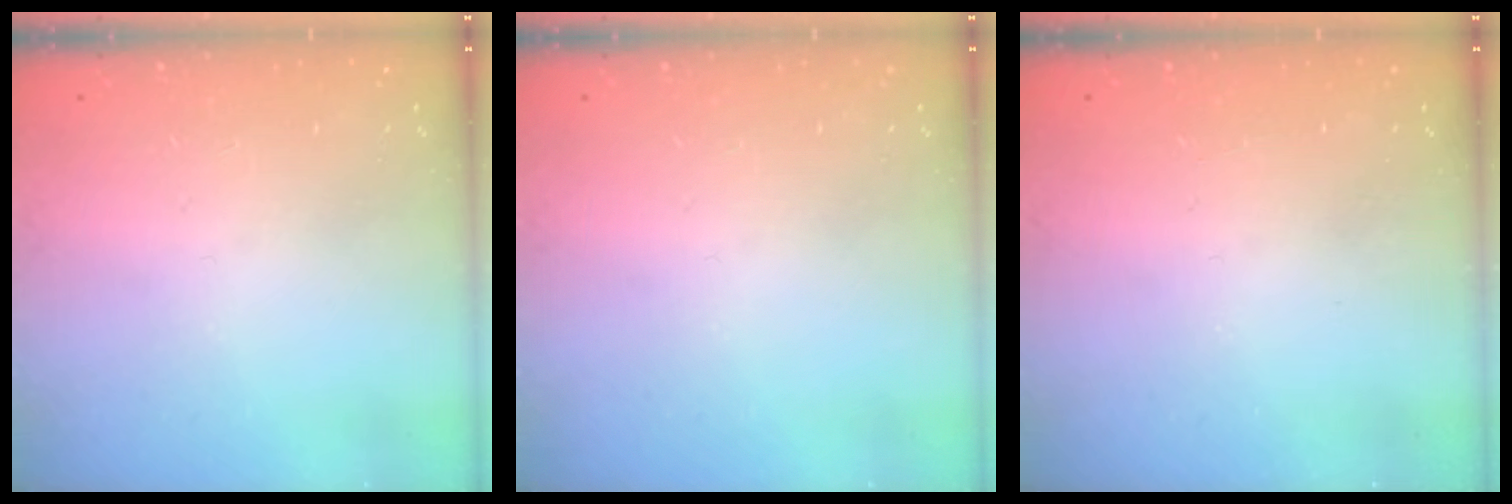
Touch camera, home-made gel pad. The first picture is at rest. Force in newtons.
{"total": 0.0}
{"total": 0.0}